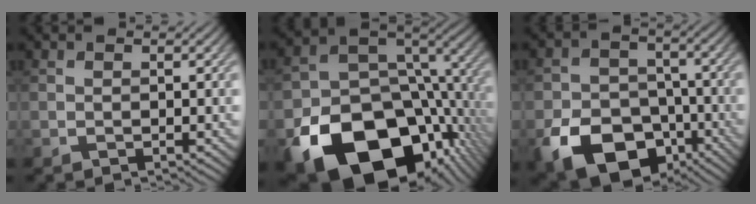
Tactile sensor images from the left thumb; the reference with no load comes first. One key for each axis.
{"total": 21.0, "fx": -9.5, "fy": 14.7, "fz": 11.5, "tx": -0.221, "ty": -0.060, "tz": -0.119}
{"total": 13.8, "fx": -7.2, "fy": 9.4, "fz": 7.2, "tx": -0.145, "ty": -0.045, "tz": -0.122}